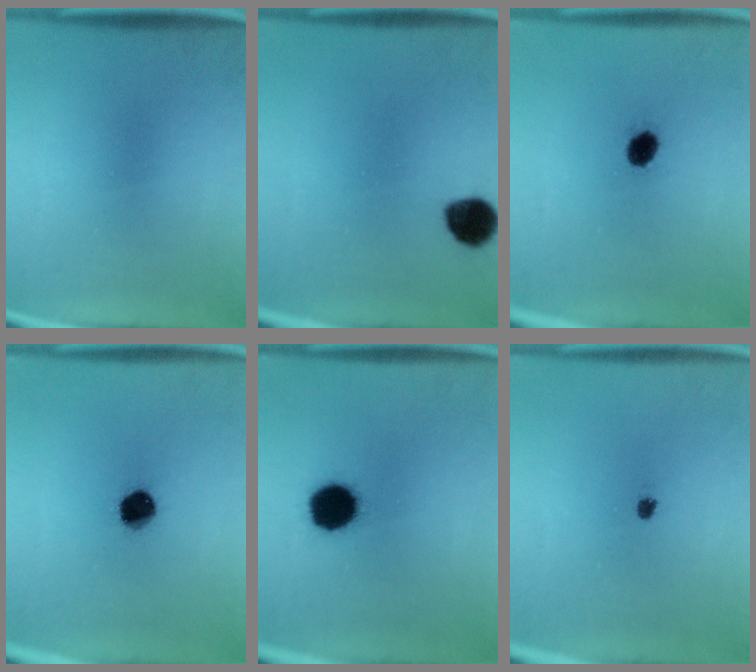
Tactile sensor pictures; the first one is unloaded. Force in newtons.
{"total": 7.5}
{"total": 4.4}
{"total": 7.8}
{"total": 12.0}
{"total": 1.3}